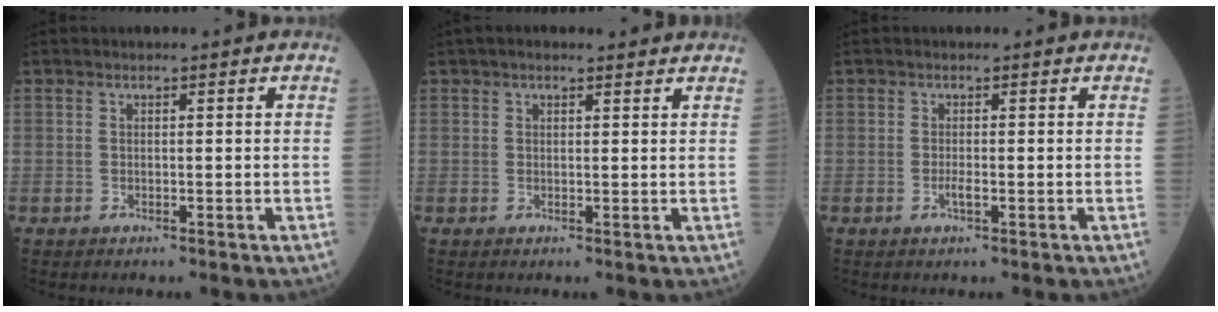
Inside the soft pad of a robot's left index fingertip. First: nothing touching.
{"total": 3.3, "force": [2.8, 1.0, 1.4], "torque": [-0.019, 0.030, 0.039]}
{"total": 0.9, "force": [-0.4, 0.0, 0.9], "torque": [-0.020, -0.002, -0.005]}